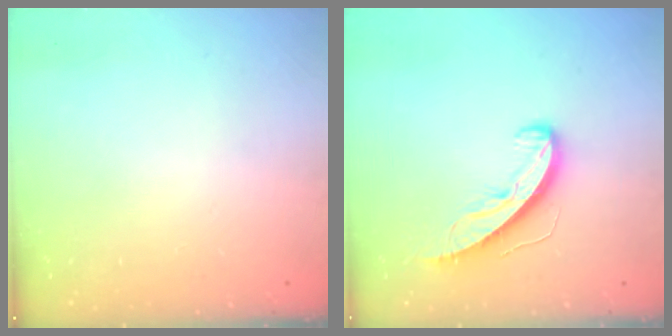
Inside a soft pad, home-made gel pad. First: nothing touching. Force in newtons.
{"total": 9.1, "press": 9.1, "slide": 0.5}